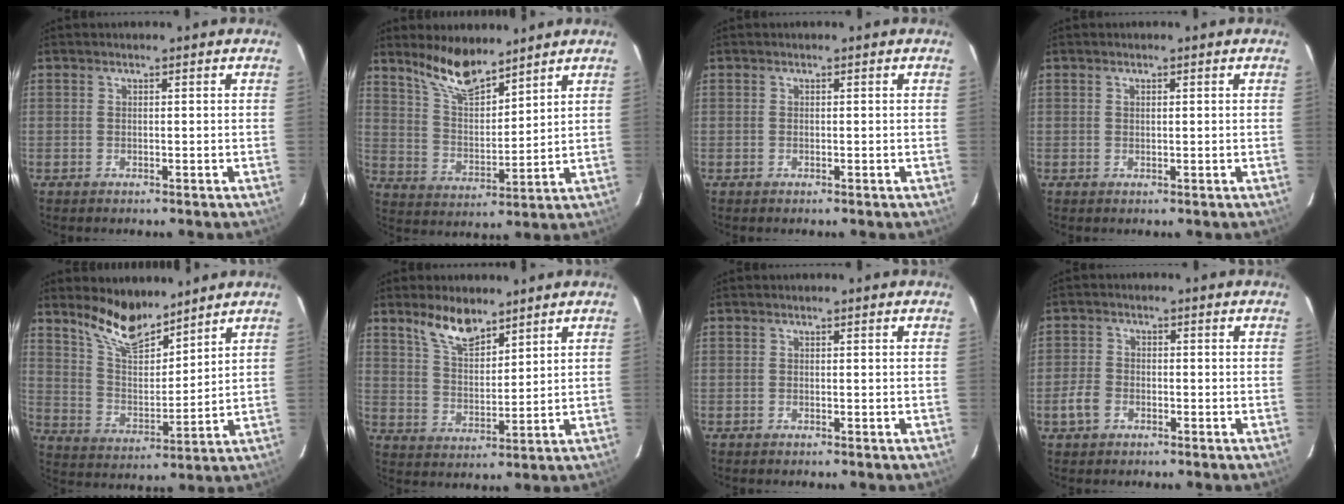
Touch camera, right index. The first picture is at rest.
{"total": 10.2, "force": [8.3, 2.9, 5.0], "torque": [-0.092, 0.000, 0.164]}
{"total": 0.0}
{"total": 0.6, "force": [0.3, 0.3, 0.4], "torque": [-0.008, 0.003, 0.006]}
{"total": 10.9, "force": [9.1, 3.4, 5.1], "torque": [-0.096, -0.001, 0.175]}
{"total": 7.9, "force": [6.0, 2.9, 4.3], "torque": [-0.076, 0.006, 0.118]}
{"total": 0.0}
{"total": 4.3, "force": [-2.2, 3.1, 2.0], "torque": [-0.050, 0.006, -0.040]}